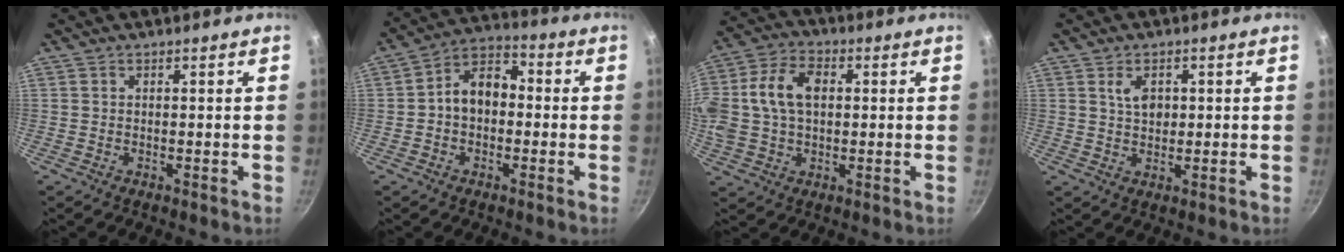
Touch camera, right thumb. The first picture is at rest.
{"total": 9.2, "force": [-0.5, 6.6, 6.4], "torque": [-0.070, 0.036, -0.027]}
{"total": 15.9, "force": [2.1, 10.9, 11.4], "torque": [-0.233, 0.029, 0.030]}
{"total": 4.1, "force": [1.0, 2.7, 2.9], "torque": [-0.036, -0.004, 0.019]}